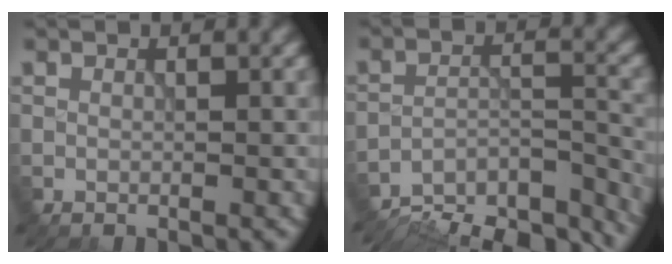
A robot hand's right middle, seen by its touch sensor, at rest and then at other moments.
{"total": 11.7, "force": [-10.8, 2.9, 3.5], "torque": [-0.046, 0.003, -0.146]}